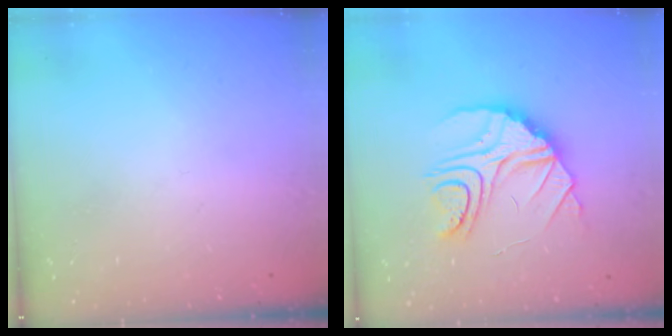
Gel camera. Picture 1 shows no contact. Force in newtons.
{"total": 12.9, "press": 12.9, "slide": 1.1}